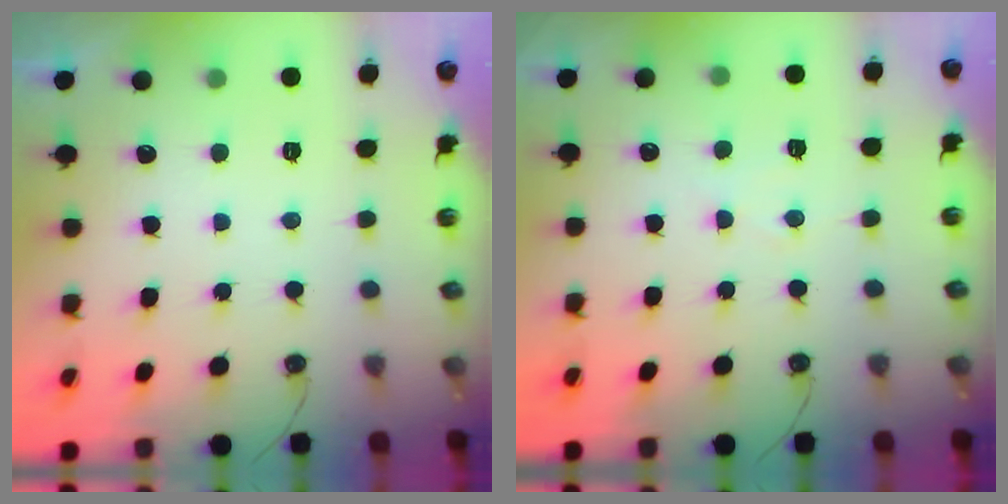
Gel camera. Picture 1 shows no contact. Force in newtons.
{"total": 5.5, "press": 5.5, "slide": 0.3}